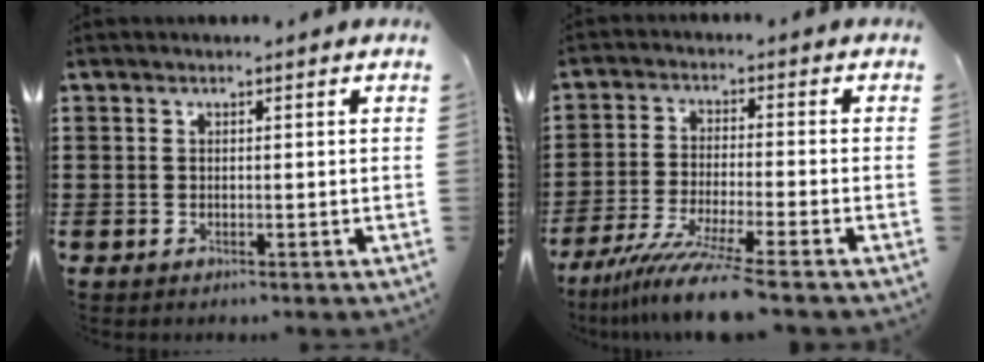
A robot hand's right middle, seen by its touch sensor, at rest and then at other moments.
{"total": 8.3, "force": [-6.9, -0.6, 4.6], "torque": [-0.102, -0.023, -0.135]}